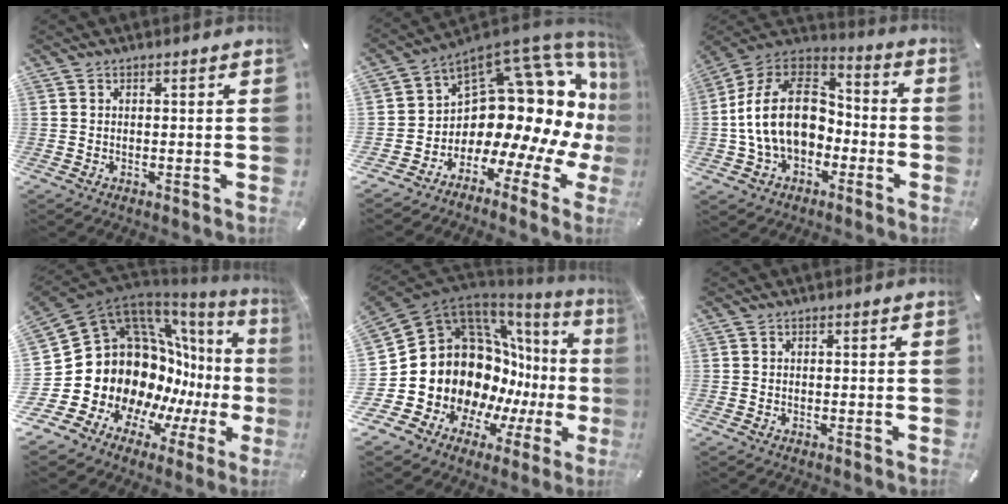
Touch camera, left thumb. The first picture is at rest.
{"total": 16.3, "force": [5.2, 10.1, 11.8], "torque": [-0.177, -0.085, 0.105]}
{"total": 19.0, "force": [-2.6, 14.0, 12.5], "torque": [-0.259, 0.030, -0.046]}
{"total": 22.8, "force": [-1.0, 18.1, 13.8], "torque": [-0.216, -0.092, 0.053]}
{"total": 20.1, "force": [-0.1, 16.5, 11.3], "torque": [-0.174, -0.081, 0.059]}
{"total": 0.0}